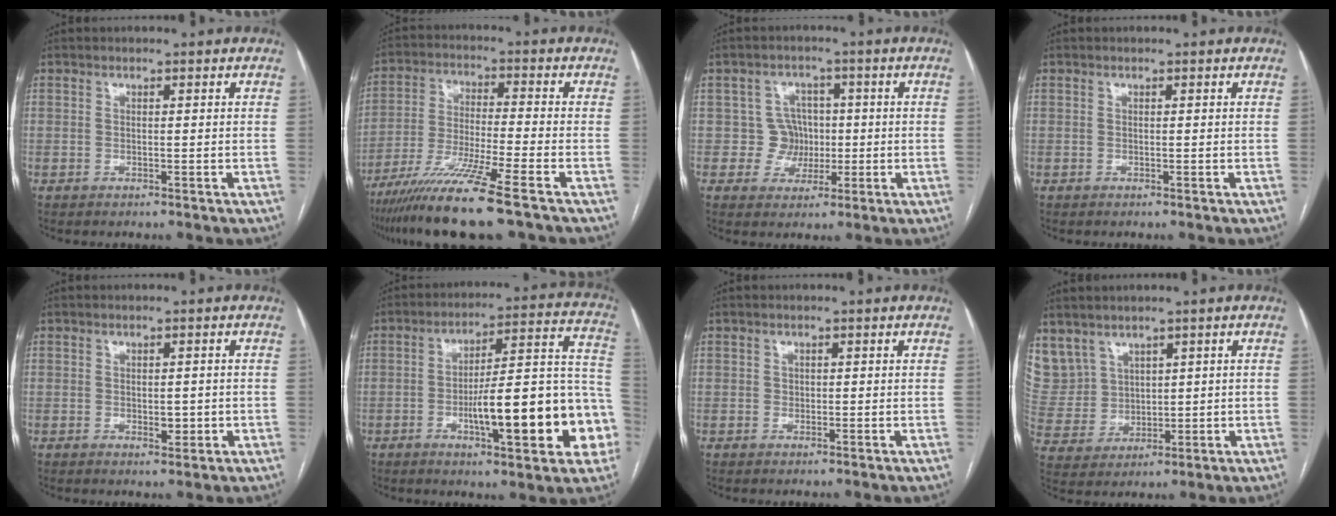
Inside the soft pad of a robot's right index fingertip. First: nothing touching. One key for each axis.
{"total": 12.8, "fx": -9.2, "fy": -1.1, "fz": 8.8, "tx": -0.168, "ty": -0.040, "tz": -0.163}
{"total": 4.8, "fx": -0.1, "fy": 4.7, "fz": 0.5, "tx": 0.004, "ty": 0.016, "tz": 0.001}
{"total": 0.0}
{"total": 2.0, "fx": -0.3, "fy": 1.2, "fz": 1.6, "tx": -0.022, "ty": 0.000, "tz": 0.001}
{"total": 19.6, "fx": -5.8, "fy": 4.0, "fz": 18.3, "tx": -0.201, "ty": 0.036, "tz": -0.072}
{"total": 0.7, "fx": 0.1, "fy": 0.6, "fz": 0.2, "tx": 0.003, "ty": 0.002, "tz": 0.000}
{"total": 10.4, "fx": 6.0, "fy": 8.3, "fz": 1.6, "tx": -0.068, "ty": 0.040, "tz": 0.156}